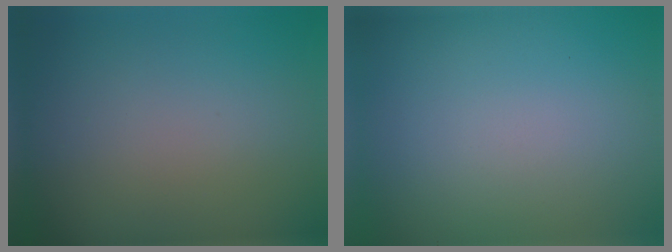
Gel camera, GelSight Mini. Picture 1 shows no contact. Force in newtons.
{"total": 0.0}